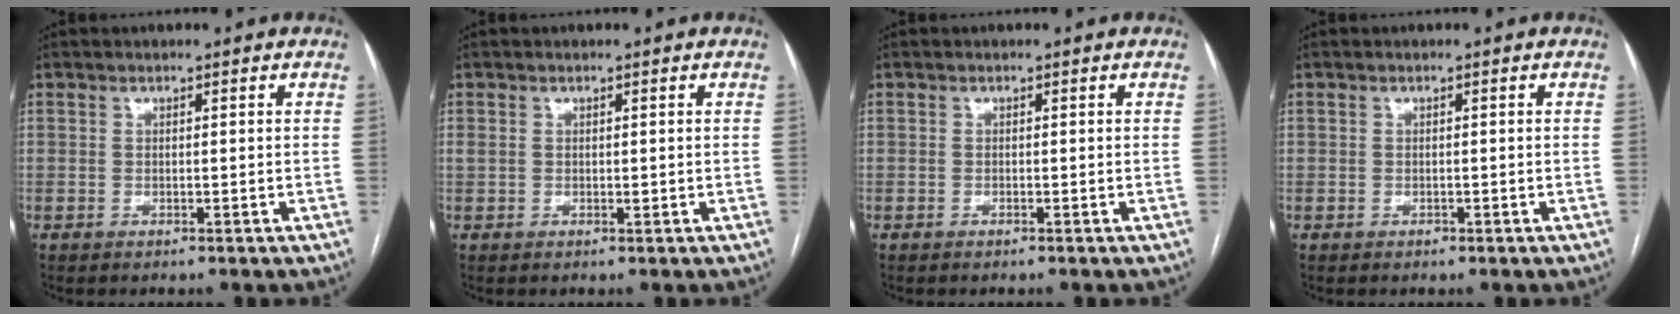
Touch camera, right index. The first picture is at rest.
{"total": 1.2, "force": [0.2, 0.8, 0.9], "torque": [-0.021, 0.008, 0.010]}
{"total": 0.0}
{"total": 0.6, "force": [-0.3, 0.5, 0.0], "torque": [-0.001, 0.004, -0.004]}